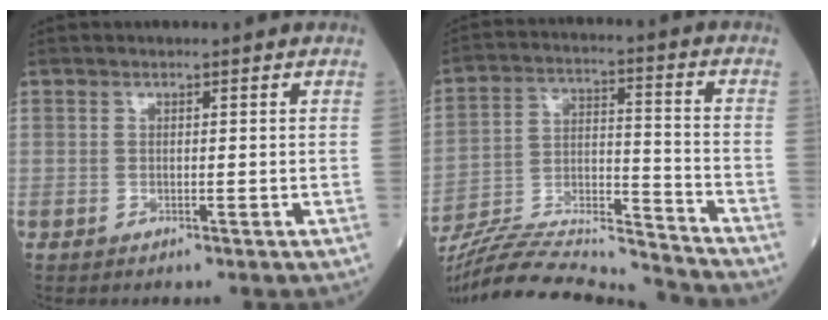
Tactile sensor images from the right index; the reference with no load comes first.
{"total": 19.9, "force": [-19.1, -0.2, 5.8], "torque": [-0.125, 0.008, -0.315]}